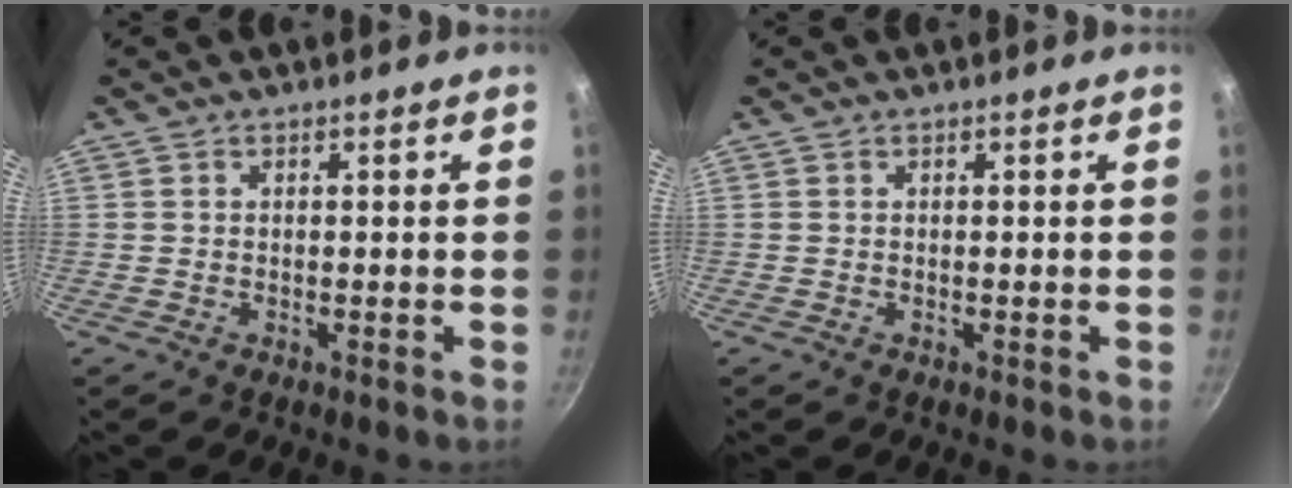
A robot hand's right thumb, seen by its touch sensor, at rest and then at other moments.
{"total": 0.0}